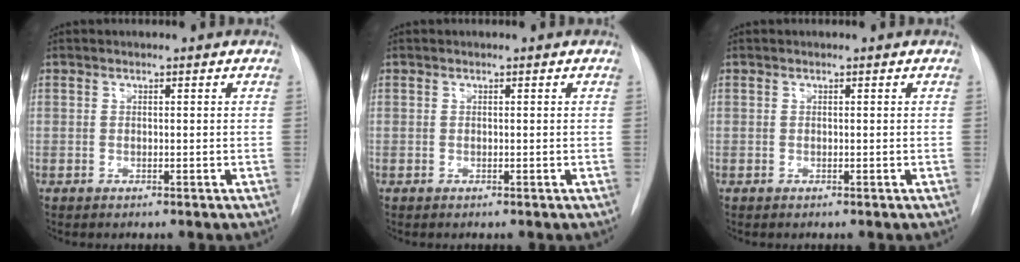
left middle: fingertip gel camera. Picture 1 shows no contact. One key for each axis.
{"total": 0.0}
{"total": 0.0}